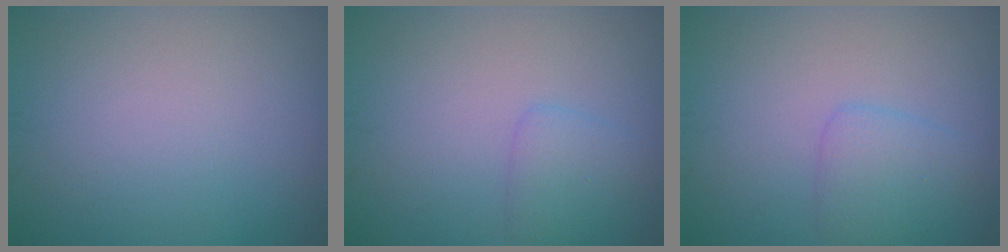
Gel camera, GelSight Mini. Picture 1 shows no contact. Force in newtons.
{"total": 1.8, "press": 1.8, "slide": 0.1}
{"total": 2.2, "press": 2.2, "slide": 0.1}